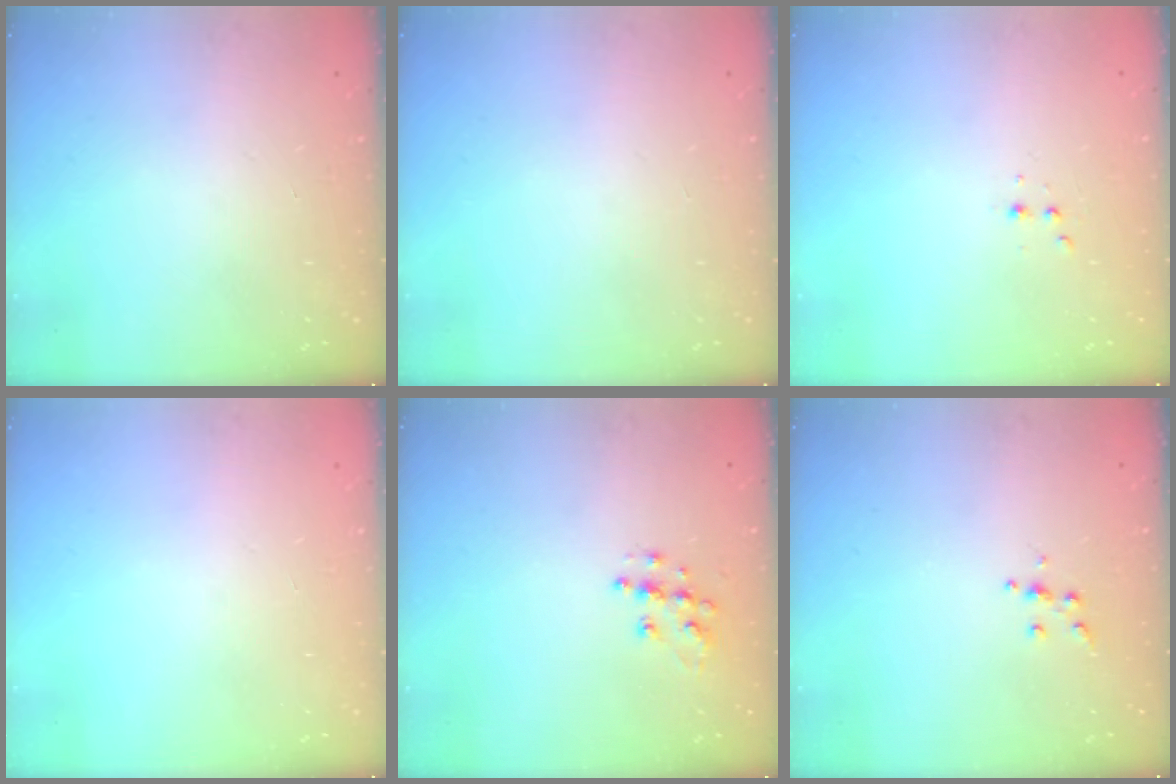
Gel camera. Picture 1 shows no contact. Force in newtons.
{"total": 0.0}
{"total": 2.5, "press": 2.4, "slide": 0.5}
{"total": 0.0}
{"total": 8.9, "press": 8.9, "slide": 0.5}
{"total": 4.8, "press": 4.8, "slide": 0.6}